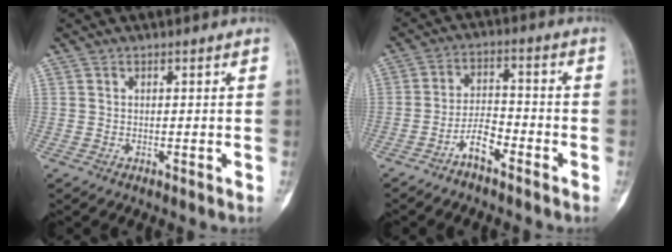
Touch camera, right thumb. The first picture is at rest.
{"total": 5.9, "force": [-3.9, 2.2, 3.9], "torque": [-0.065, 0.034, -0.074]}